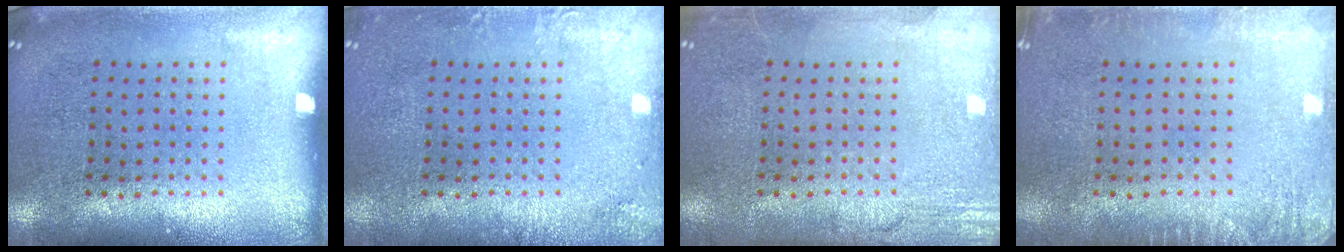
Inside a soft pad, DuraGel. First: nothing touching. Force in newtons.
{"total": 1.5, "press": 1.5, "slide": 0.1}
{"total": 2.7, "press": 2.7, "slide": 0.3}
{"total": 1.6, "press": 1.6, "slide": 0.2}